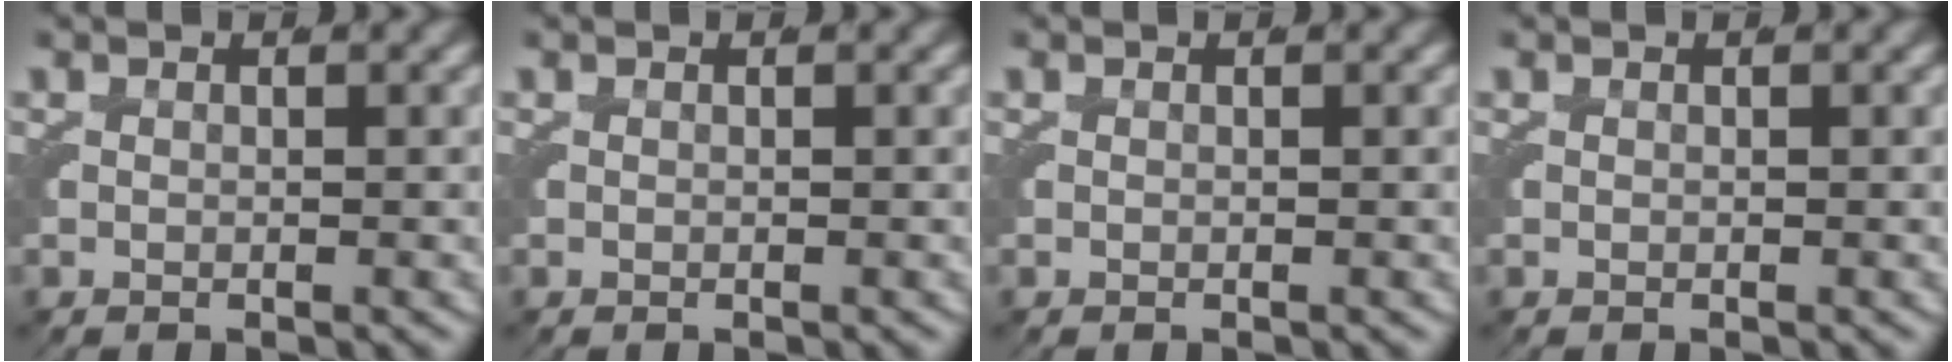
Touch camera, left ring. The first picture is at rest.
{"total": 0.0}
{"total": 0.0}
{"total": 0.0}